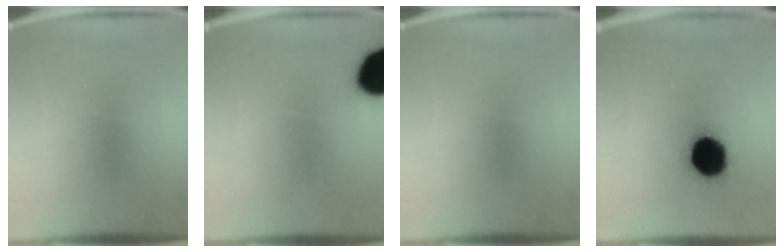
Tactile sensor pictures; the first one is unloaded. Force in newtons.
{"total": 14.8}
{"total": 0.0}
{"total": 16.6}